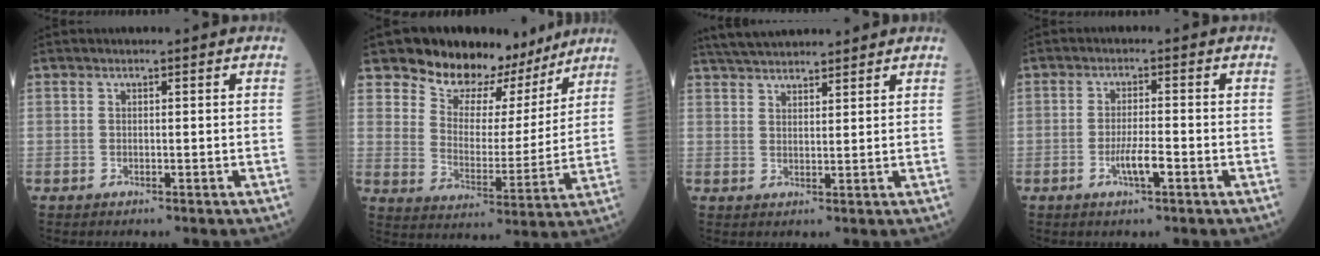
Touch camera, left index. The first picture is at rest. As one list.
[{"total": 13.3, "force": [11.1, 6.5, 3.3], "torque": [-0.045, -0.004, 0.163]}, {"total": 9.4, "force": [8.6, 1.8, 3.5], "torque": [-0.061, 0.035, 0.141]}, {"total": 3.5, "force": [-1.6, 0.3, 3.1], "torque": [-0.059, -0.001, -0.030]}]